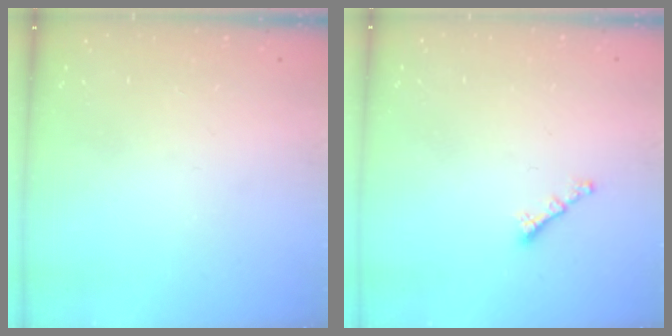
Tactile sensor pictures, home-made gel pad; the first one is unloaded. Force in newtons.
{"total": 0.6, "press": 0.5, "slide": 0.4}